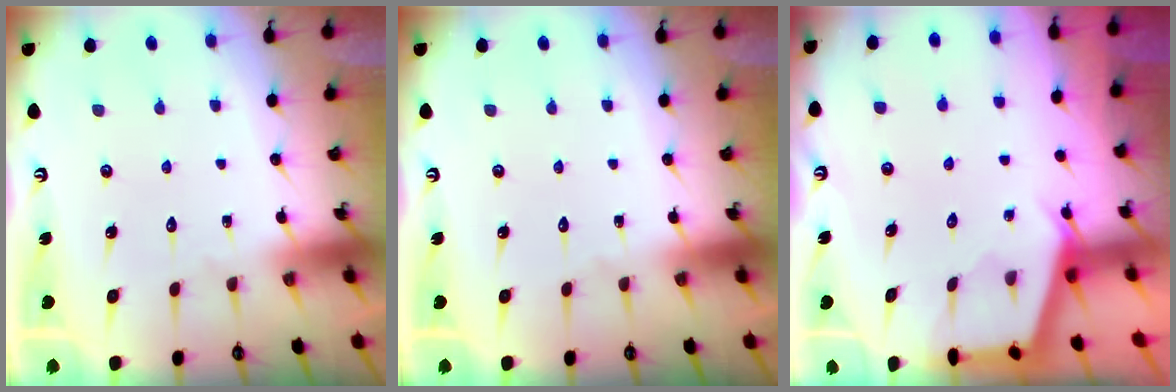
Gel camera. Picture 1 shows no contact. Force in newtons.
{"total": 0.0}
{"total": 2.7, "press": 2.7, "slide": 0.4}